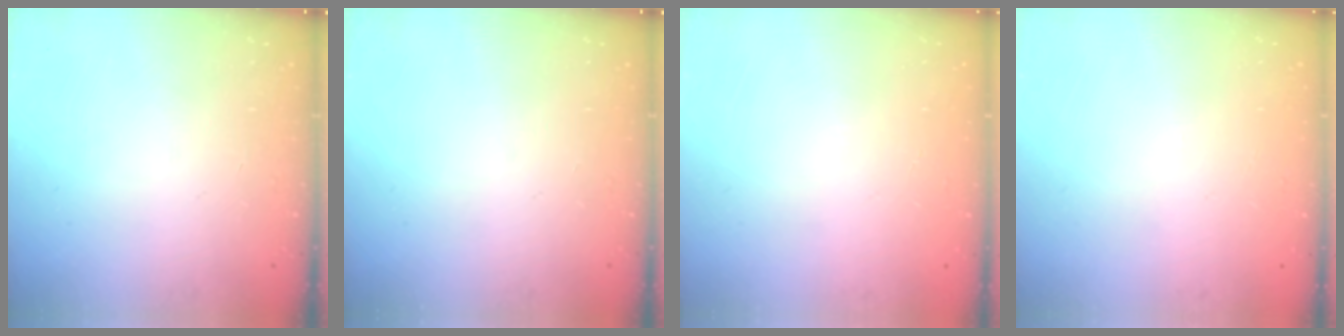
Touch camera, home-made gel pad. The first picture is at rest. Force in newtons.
{"total": 0.0}
{"total": 0.0}
{"total": 0.0}